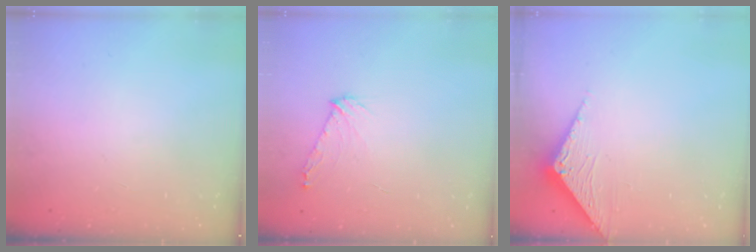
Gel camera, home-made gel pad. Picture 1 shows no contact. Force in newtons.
{"total": 6.6, "press": 6.6, "slide": 0.9}
{"total": 3.4, "press": 3.4, "slide": 0.3}